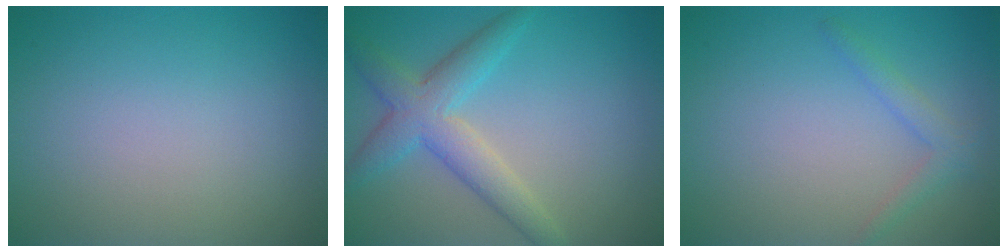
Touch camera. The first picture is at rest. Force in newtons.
{"total": 4.5, "press": 4.5, "slide": 0.2}
{"total": 1.6, "press": 1.6, "slide": 0.1}